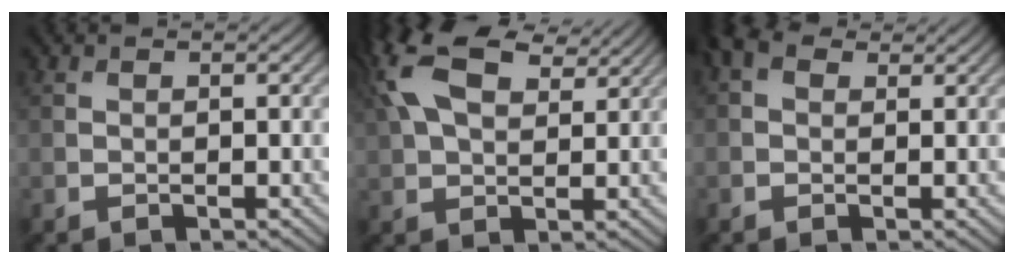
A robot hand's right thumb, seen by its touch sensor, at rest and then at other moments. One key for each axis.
{"total": 12.2, "fx": 5.7, "fy": 6.2, "fz": 8.7, "tx": -0.218, "ty": 0.028, "tz": 0.107}
{"total": 2.6, "fx": 1.1, "fy": 1.8, "fz": 1.6, "tx": -0.034, "ty": 0.007, "tz": 0.012}